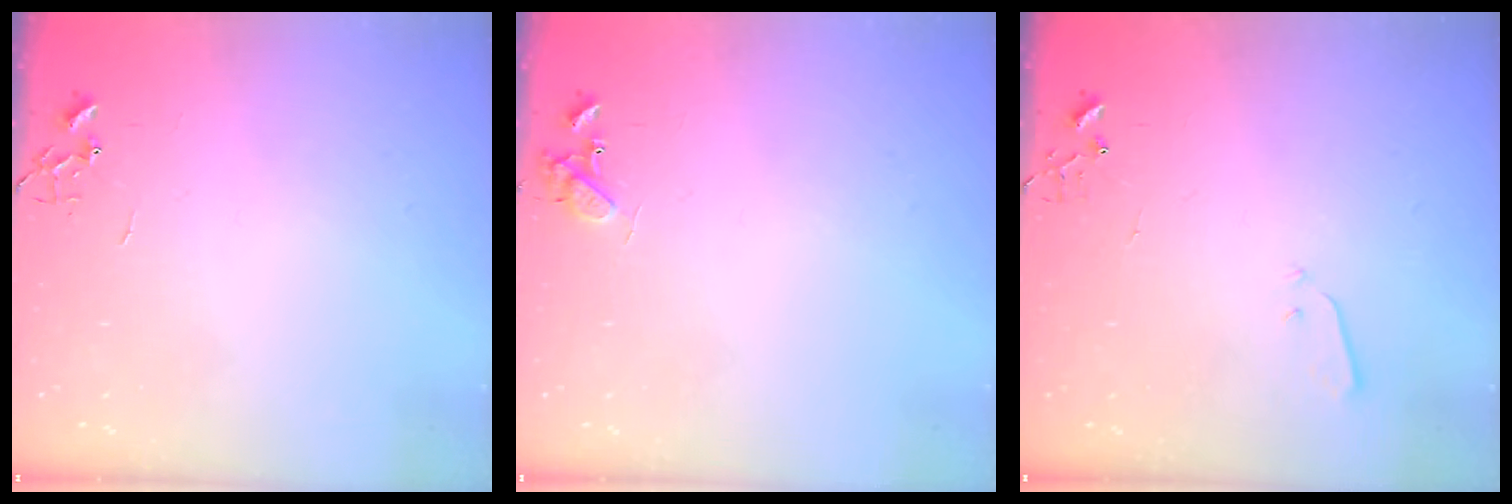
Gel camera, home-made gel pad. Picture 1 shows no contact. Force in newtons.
{"total": 8.6, "press": 8.6, "slide": 0.7}
{"total": 3.2, "press": 3.1, "slide": 0.8}